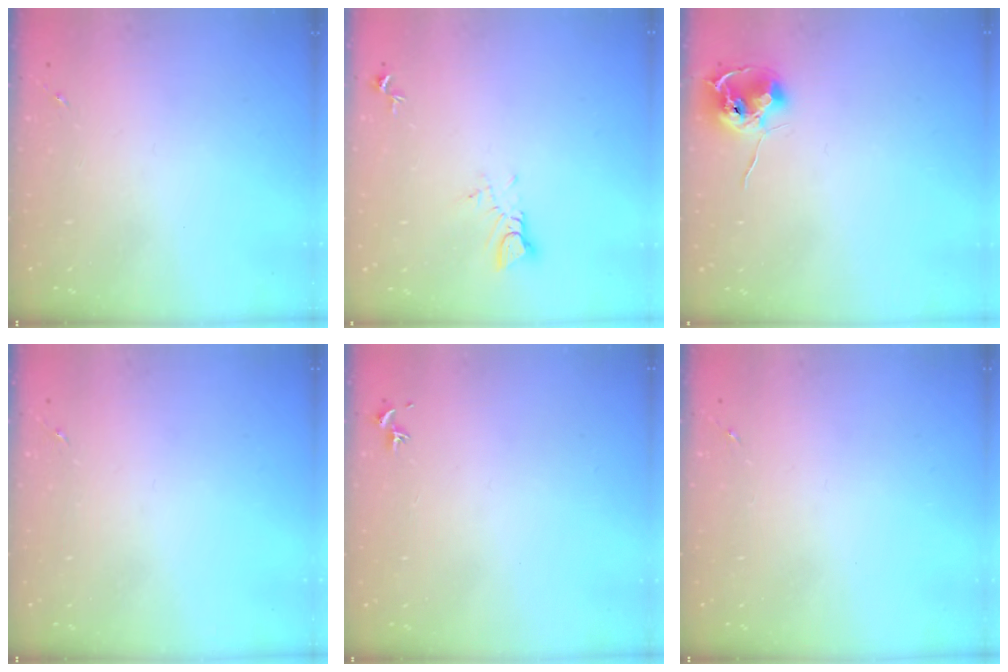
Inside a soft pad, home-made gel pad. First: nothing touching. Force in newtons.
{"total": 4.2, "press": 4.2, "slide": 0.5}
{"total": 9.1, "press": 9.1, "slide": 0.6}
{"total": 0.0}
{"total": 0.7, "press": 0.6, "slide": 0.5}
{"total": 0.0}